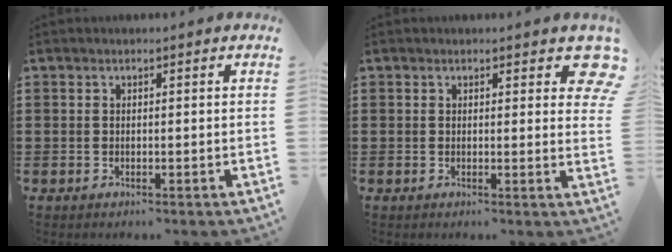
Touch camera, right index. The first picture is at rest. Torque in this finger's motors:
{"motor_torque": [0.09, 0.14, 0.35, 0.03]}